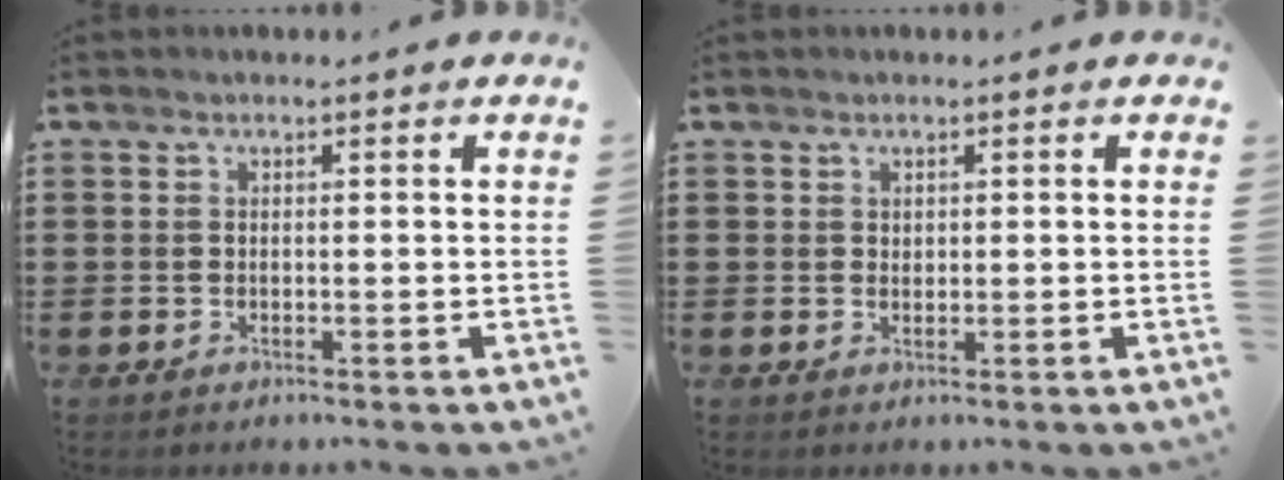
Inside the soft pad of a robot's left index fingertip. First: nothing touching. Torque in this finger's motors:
{"motor_torque": [0.22, 0.17, 0.02, 0.00]}